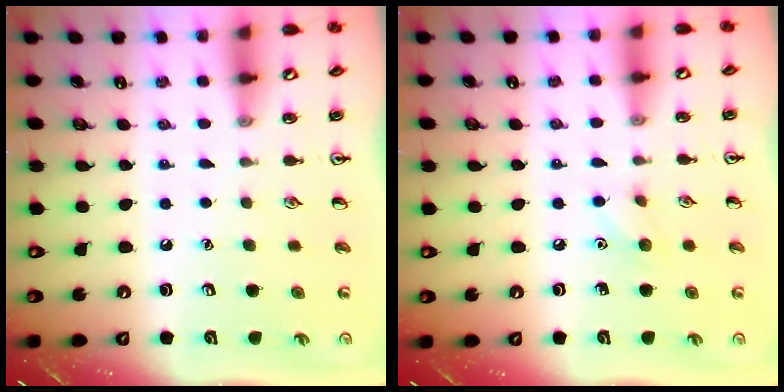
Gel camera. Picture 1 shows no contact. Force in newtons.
{"total": 5.1, "press": 4.9, "slide": 1.4}